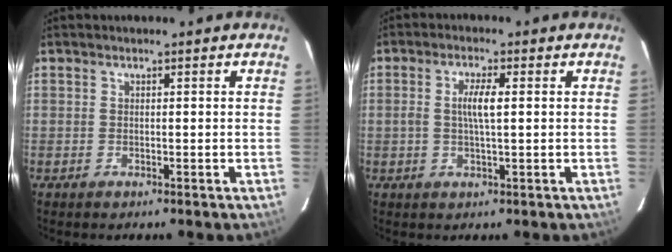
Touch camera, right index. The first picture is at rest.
{"total": 4.0, "force": [0.3, 0.7, 4.0], "torque": [-0.074, 0.002, 0.007]}